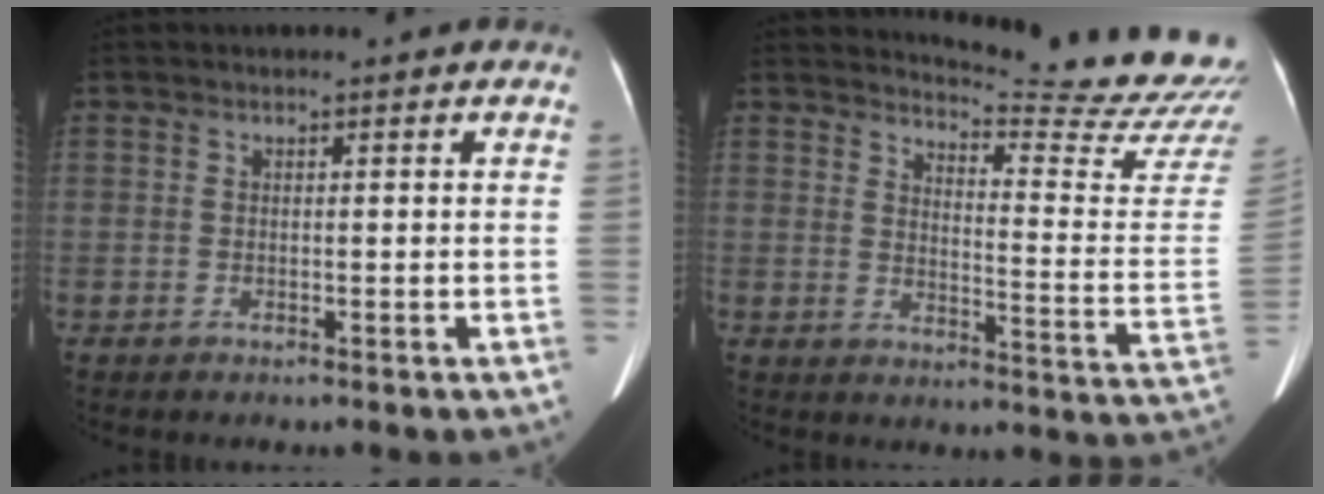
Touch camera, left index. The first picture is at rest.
{"total": 18.9, "force": [18.5, -1.4, 3.3], "torque": [-0.051, -0.155, 0.207]}